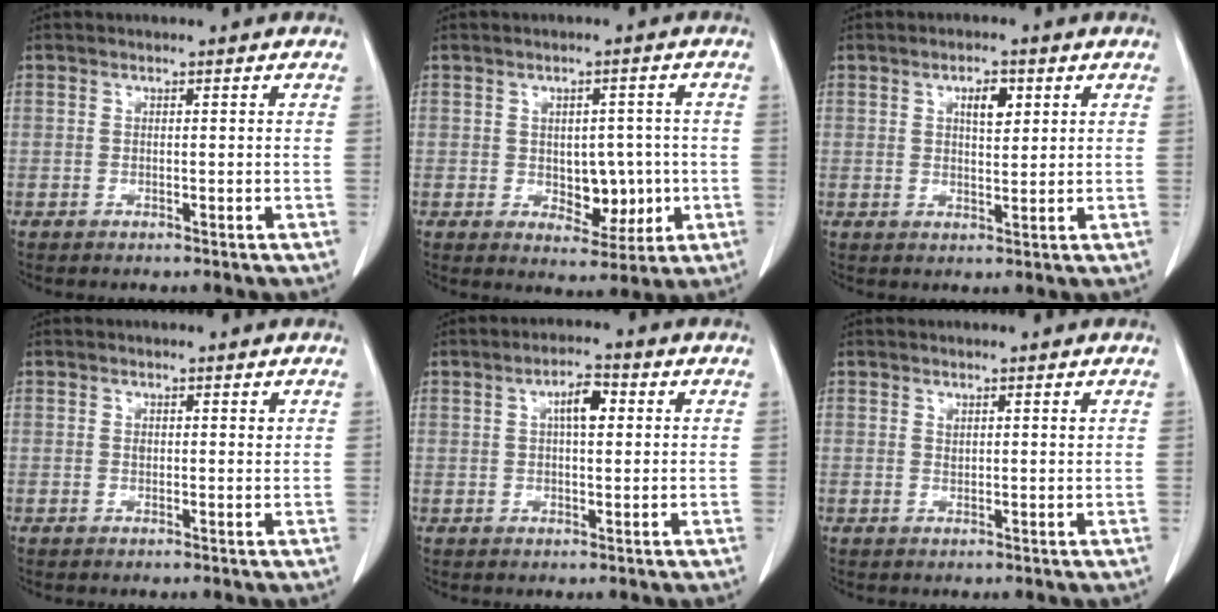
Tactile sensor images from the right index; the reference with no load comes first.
{"total": 6.4, "force": [-0.8, 3.9, 5.1], "torque": [-0.056, 0.006, 0.001]}
{"total": 3.7, "force": [1.6, 1.4, 3.0], "torque": [-0.048, 0.000, 0.024]}
{"total": 1.0, "force": [0.4, 0.5, 0.8], "torque": [-0.014, 0.000, 0.006]}
{"total": 4.3, "force": [1.2, 1.4, 3.9], "torque": [-0.066, 0.010, 0.017]}
{"total": 1.0, "force": [0.6, 0.2, 0.8], "torque": [-0.016, -0.003, 0.012]}